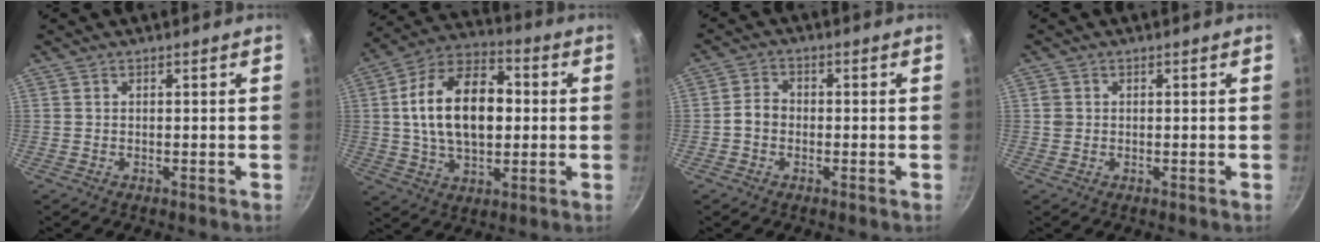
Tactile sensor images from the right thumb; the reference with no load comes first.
{"total": 18.8, "force": [1.6, 11.3, 15.0], "torque": [-0.241, 0.020, 0.023]}
{"total": 3.7, "force": [-0.8, 2.9, 2.1], "torque": [-0.031, 0.015, -0.022]}
{"total": 1.5, "force": [0.2, 1.3, 0.5], "torque": [-0.007, 0.001, 0.006]}